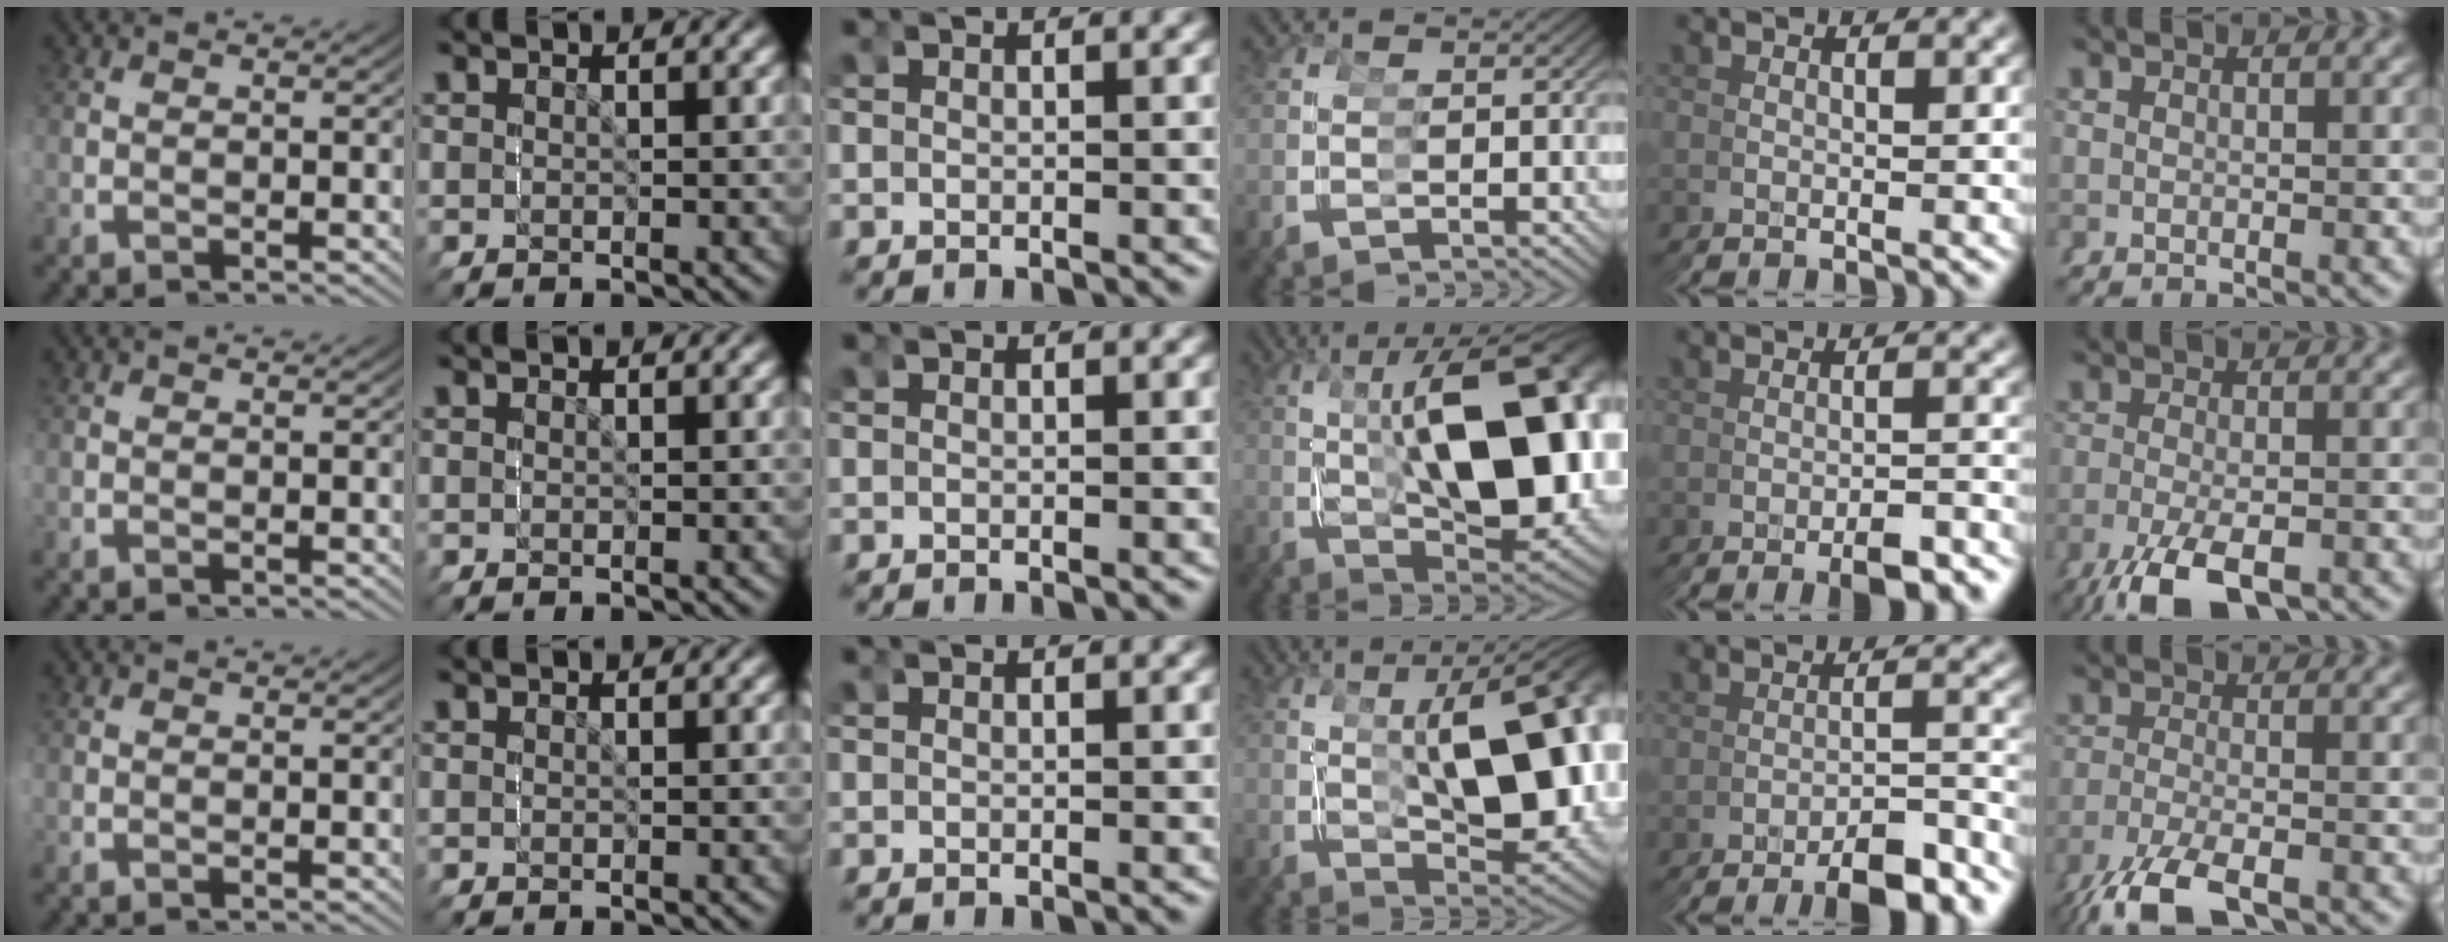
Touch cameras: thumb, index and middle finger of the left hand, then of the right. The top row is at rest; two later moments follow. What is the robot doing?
{"motion": "grasp_and_lifting", "object": "screwdriver"}